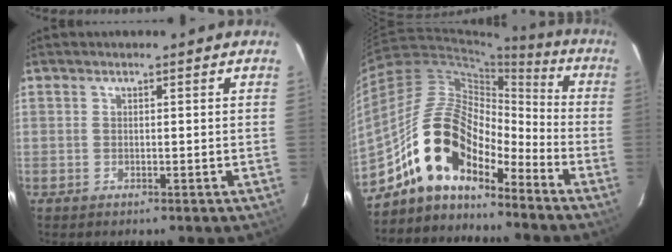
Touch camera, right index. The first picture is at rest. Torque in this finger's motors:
{"motor_torque": [0.92, -0.53, 1.05, 0.21]}